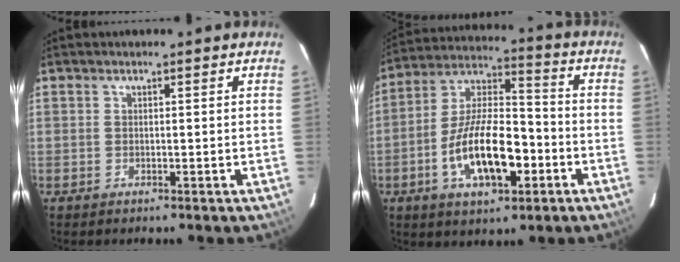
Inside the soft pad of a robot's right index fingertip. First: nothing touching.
{"total": 16.3, "force": [-5.6, 6.9, 13.7], "torque": [-0.261, 0.007, -0.095]}